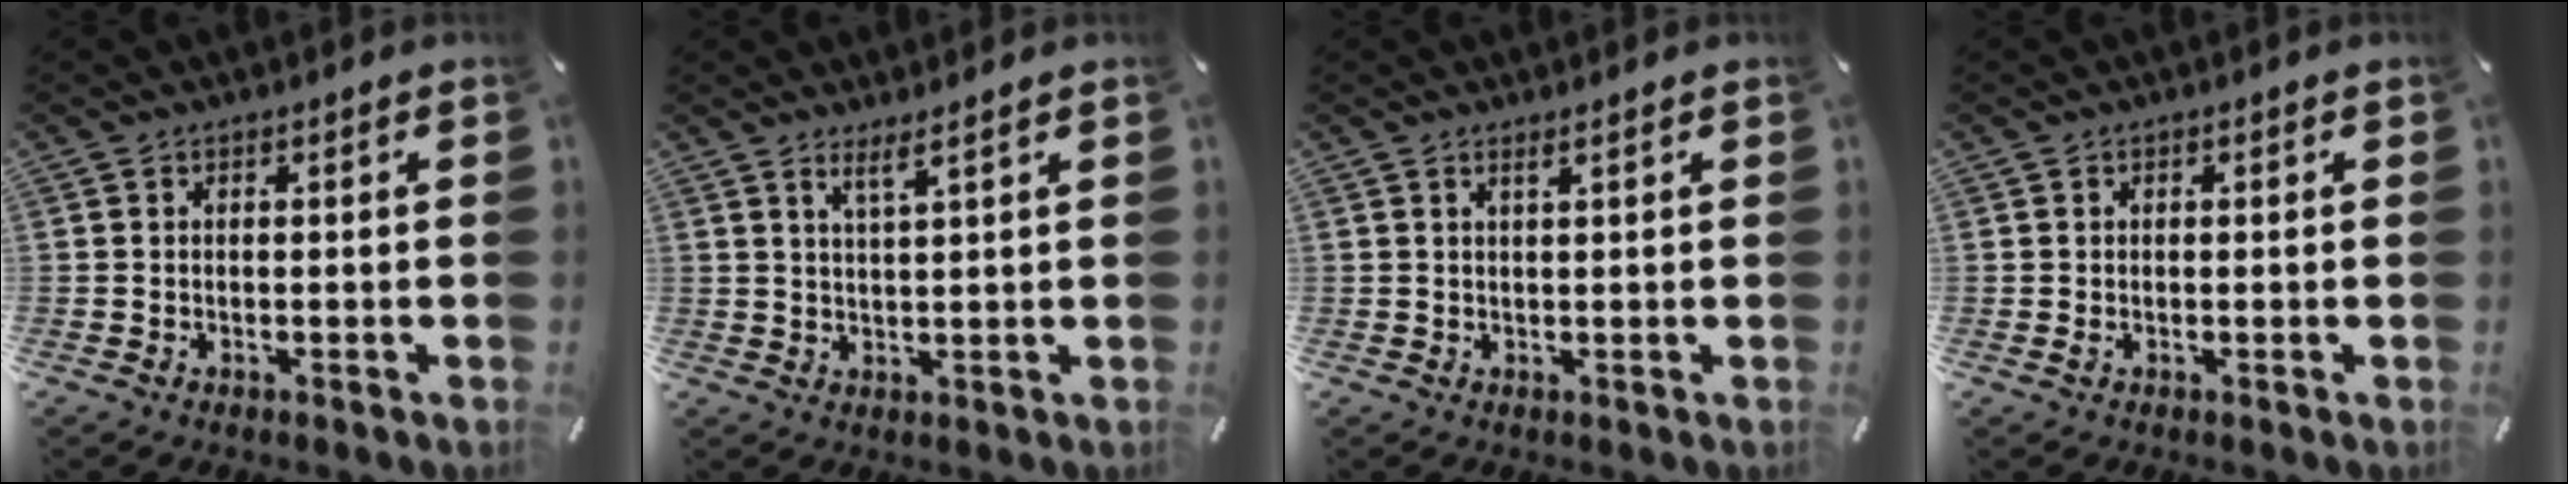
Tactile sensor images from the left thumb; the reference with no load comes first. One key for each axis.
{"total": 3.4, "fx": 2.8, "fy": -0.2, "fz": 1.9, "tx": -0.042, "ty": -0.010, "tz": 0.050}
{"total": 1.5, "fx": 1.1, "fy": 0.1, "fz": 1.0, "tx": -0.020, "ty": -0.002, "tz": 0.020}
{"total": 0.6, "fx": 0.1, "fy": 0.4, "fz": 0.5, "tx": -0.001, "ty": -0.003, "tz": -0.001}